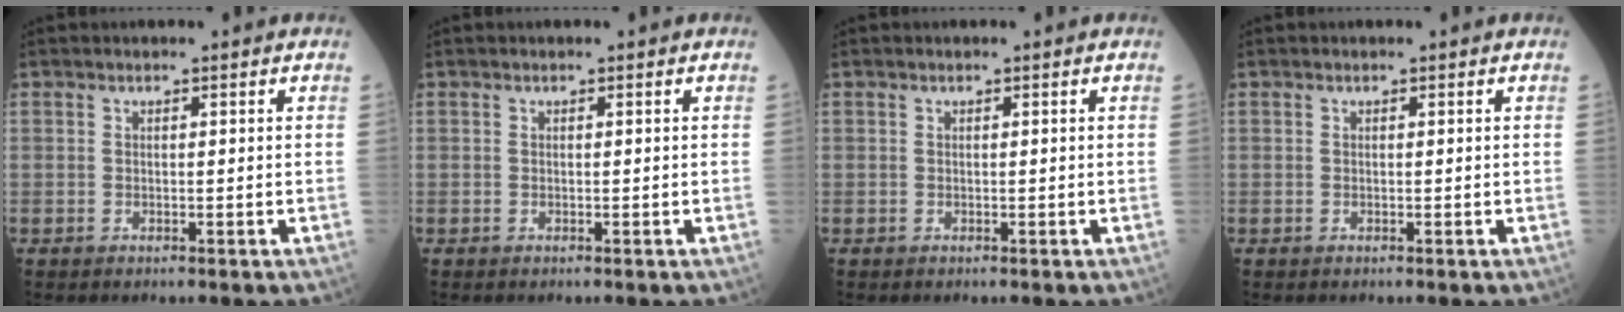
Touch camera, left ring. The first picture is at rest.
{"total": 0.0}
{"total": 0.0}
{"total": 0.0}